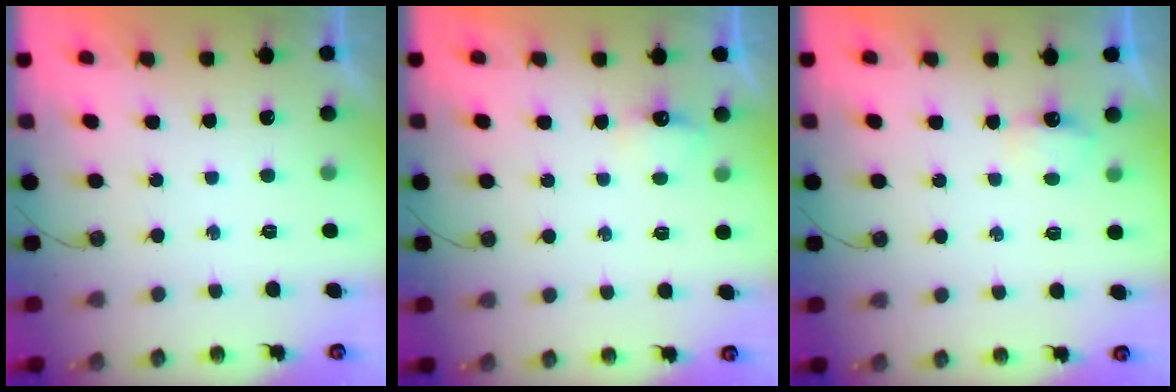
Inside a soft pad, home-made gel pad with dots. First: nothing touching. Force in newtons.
{"total": 3.9, "press": 3.9, "slide": 0.7}
{"total": 3.8, "press": 3.8, "slide": 0.6}